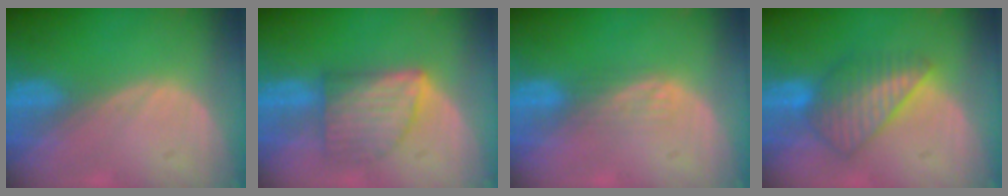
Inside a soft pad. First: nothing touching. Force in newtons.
{"total": 6.8, "press": 6.8, "slide": 0.1}
{"total": 2.4, "press": 2.3, "slide": 0.4}
{"total": 7.5, "press": 6.9, "slide": 2.9}